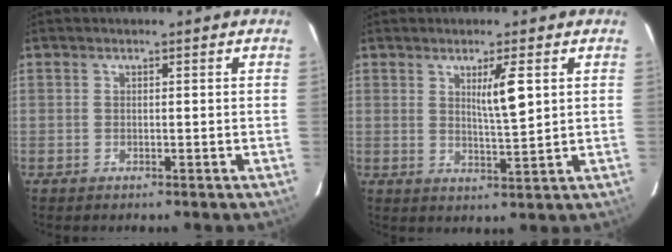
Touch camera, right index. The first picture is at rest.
{"total": 4.8, "force": [1.7, 0.1, 4.5], "torque": [-0.075, -0.008, 0.031]}